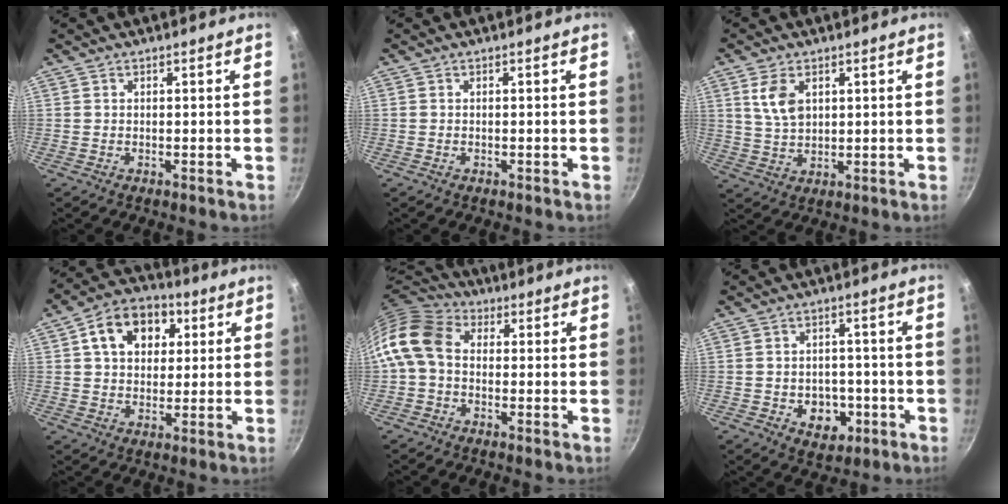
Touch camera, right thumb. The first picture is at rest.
{"total": 0.0}
{"total": 6.4, "force": [2.4, 3.9, 4.5], "torque": [-0.077, -0.011, 0.050]}
{"total": 12.8, "force": [4.1, 9.3, 7.7], "torque": [-0.096, 0.012, 0.052]}
{"total": 11.4, "force": [0.2, 8.5, 7.6], "torque": [-0.137, 0.029, -0.019]}
{"total": 7.5, "force": [-2.4, 5.7, 4.3], "torque": [-0.033, 0.012, -0.026]}